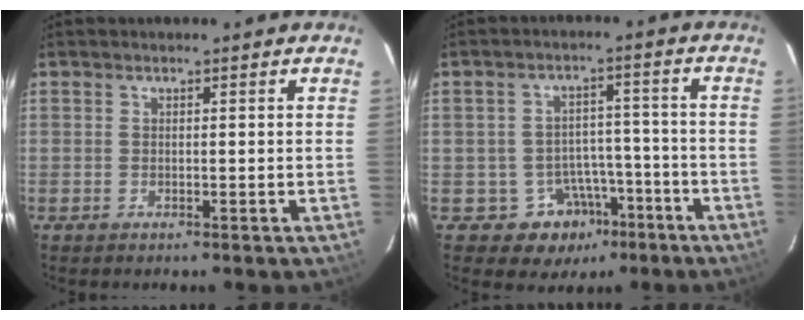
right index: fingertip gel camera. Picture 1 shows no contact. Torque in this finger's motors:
{"motor_torque": [-0.34, 0.04, -0.51, -0.21]}